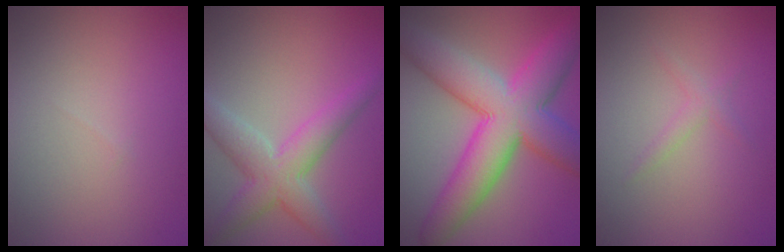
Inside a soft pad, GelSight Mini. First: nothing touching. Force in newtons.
{"total": 5.0, "press": 5.0, "slide": 0.2}
{"total": 11.5, "press": 11.5, "slide": 0.5}
{"total": 1.1, "press": 1.1, "slide": 0.0}